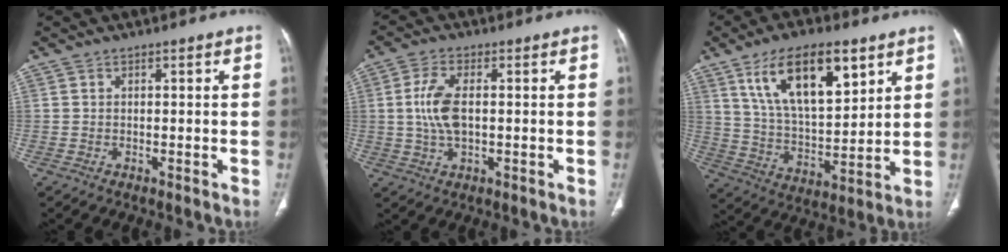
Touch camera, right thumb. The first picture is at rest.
{"total": 7.3, "force": [0.4, 3.7, 6.3], "torque": [-0.139, 0.003, 0.007]}
{"total": 18.3, "force": [9.4, 7.9, 13.7], "torque": [-0.204, -0.037, 0.176]}